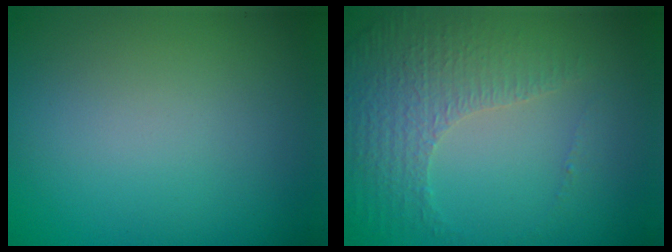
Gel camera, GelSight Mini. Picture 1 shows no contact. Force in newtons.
{"total": 4.3, "press": 3.0, "slide": 3.1}